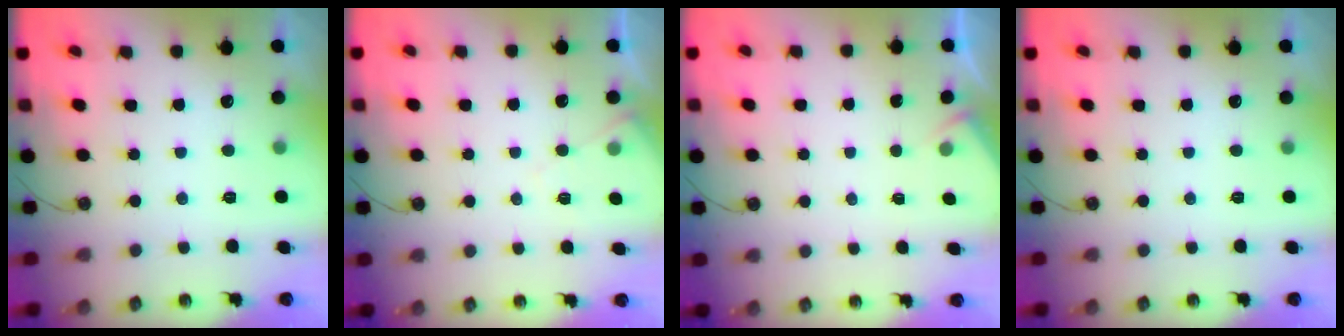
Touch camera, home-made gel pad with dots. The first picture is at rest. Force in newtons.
{"total": 6.0, "press": 5.9, "slide": 0.9}
{"total": 2.2, "press": 2.2, "slide": 0.4}
{"total": 0.0}